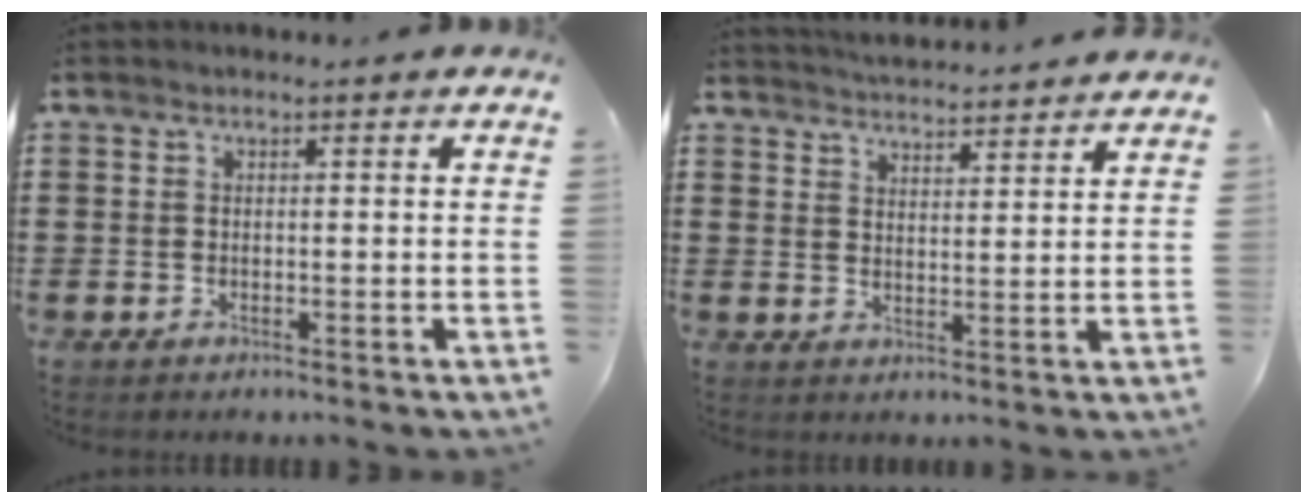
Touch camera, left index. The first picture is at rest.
{"total": 3.8, "force": [3.8, -0.4, 0.0], "torque": [-0.012, -0.022, 0.067]}